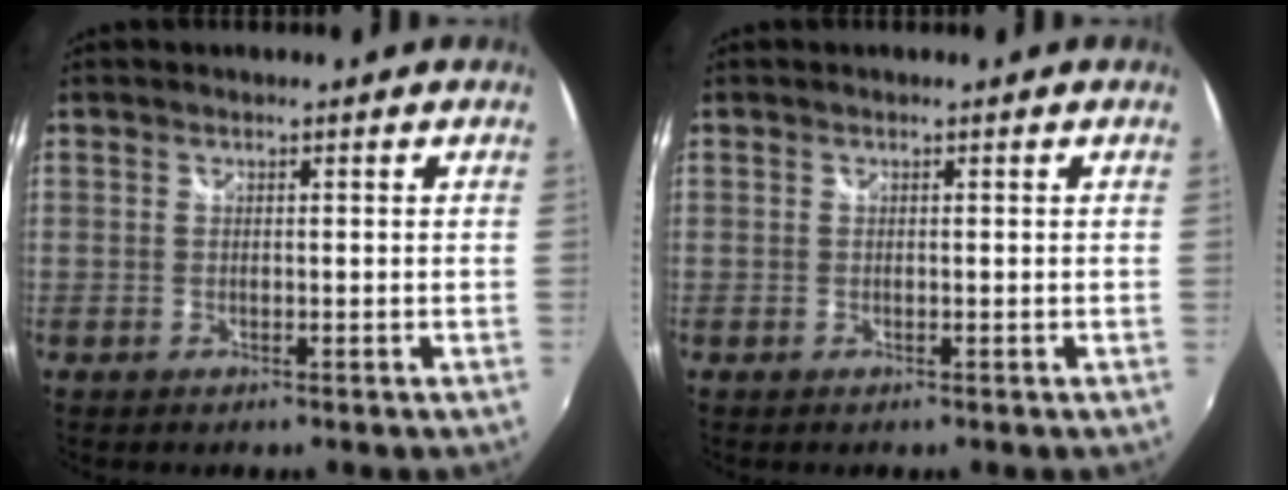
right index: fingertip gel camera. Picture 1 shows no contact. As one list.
[{"total": 0.0}]